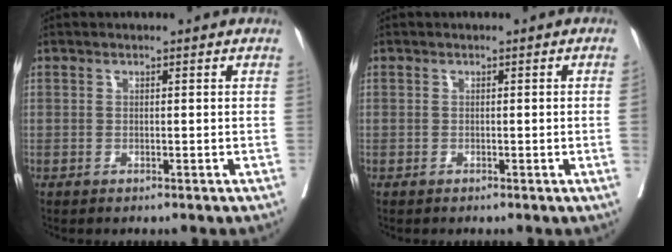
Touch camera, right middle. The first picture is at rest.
{"total": 1.0, "force": [-0.1, -0.4, 0.9], "torque": [-0.005, 0.001, 0.001]}